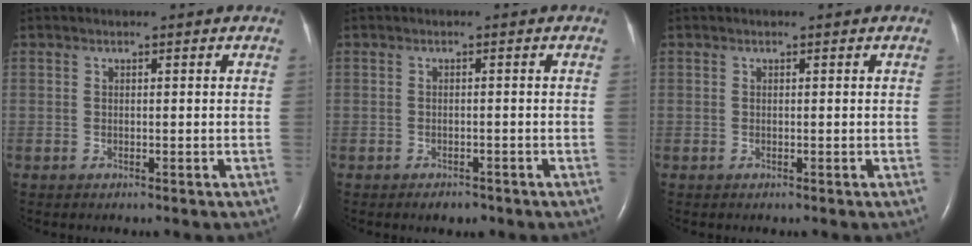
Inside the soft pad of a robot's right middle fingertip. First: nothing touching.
{"total": 1.6, "force": [-1.2, 0.8, 0.7], "torque": [-0.011, 0.000, -0.011]}
{"total": 0.0}